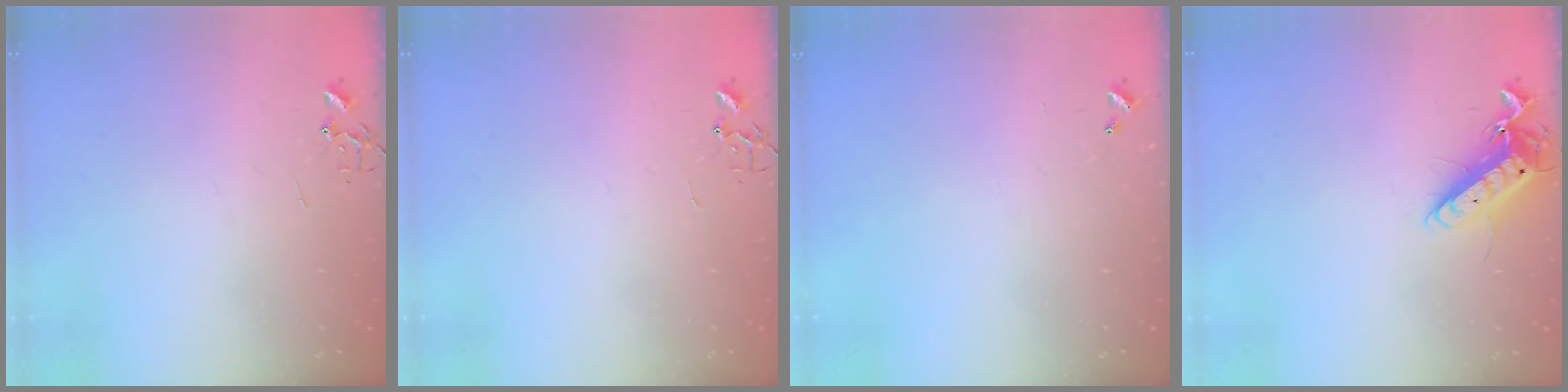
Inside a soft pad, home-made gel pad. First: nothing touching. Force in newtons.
{"total": 0.0}
{"total": 0.0}
{"total": 13.0, "press": 12.9, "slide": 1.9}